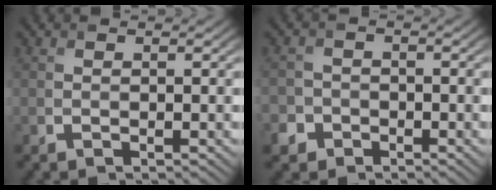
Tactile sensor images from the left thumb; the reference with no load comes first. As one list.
[{"total": 3.7, "force": [-2.3, 2.8, 0.5], "torque": [-0.001, -0.001, -0.054]}]